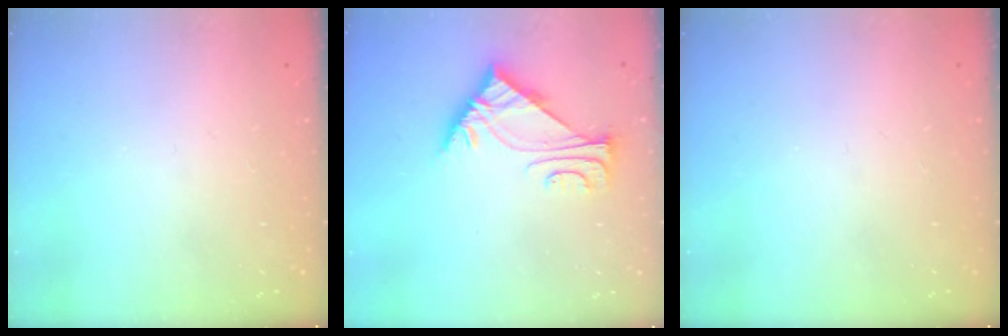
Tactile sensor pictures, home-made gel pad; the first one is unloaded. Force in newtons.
{"total": 6.0, "press": 5.9, "slide": 0.5}
{"total": 0.0}